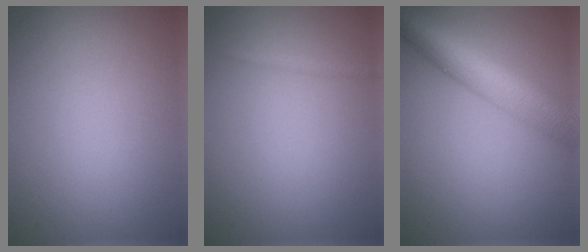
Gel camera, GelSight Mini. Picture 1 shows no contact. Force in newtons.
{"total": 0.6, "press": 0.6, "slide": 0.0}
{"total": 8.4, "press": 8.4, "slide": 0.3}